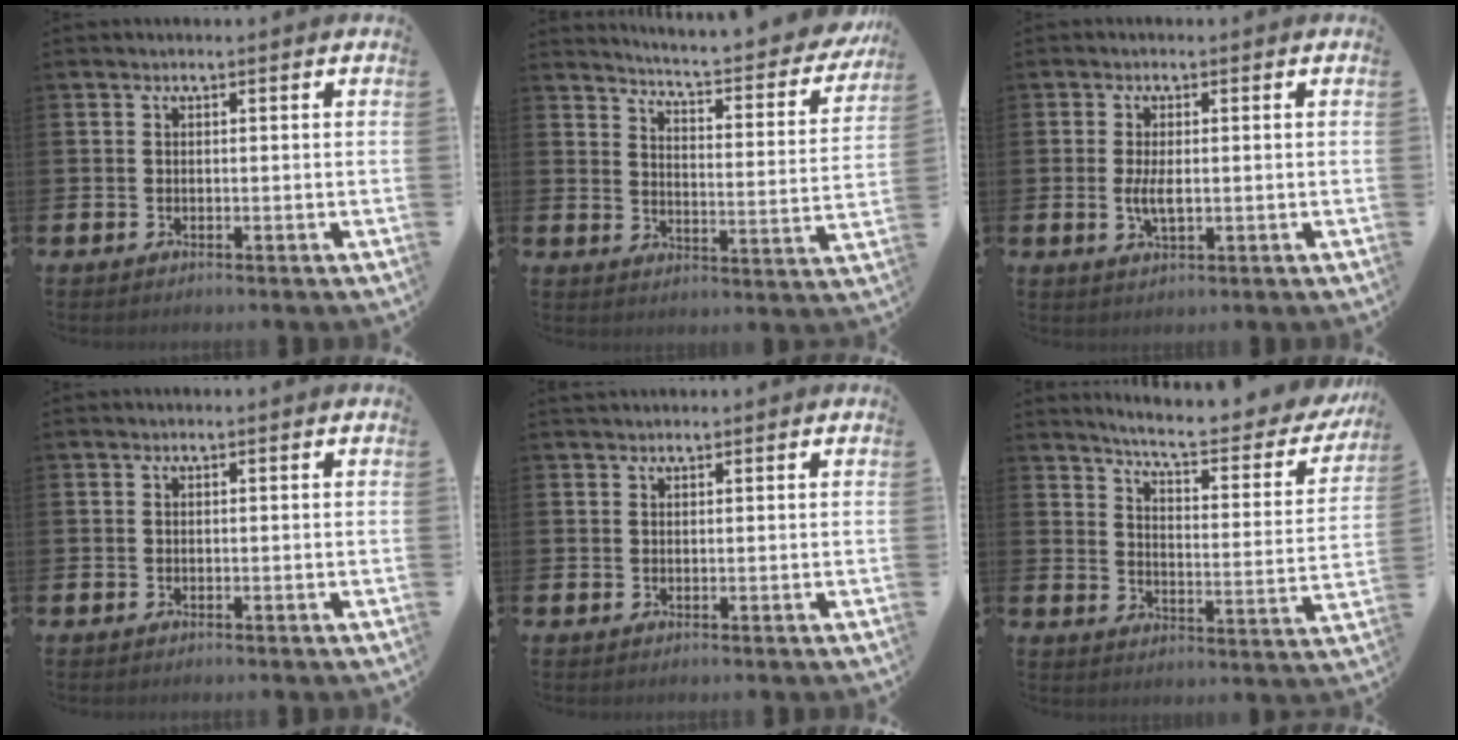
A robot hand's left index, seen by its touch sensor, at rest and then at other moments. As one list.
[{"total": 4.6, "force": [4.4, -0.2, 1.5], "torque": [-0.049, -0.047, 0.065]}, {"total": 3.1, "force": [0.0, 1.3, 2.9], "torque": [-0.056, 0.003, -0.001]}, {"total": 0.0}, {"total": 0.9, "force": [0.9, 0.2, 0.0], "torque": [0.006, -0.001, 0.014]}, {"total": 6.6, "force": [5.9, 0.6, 2.9], "torque": [-0.072, -0.047, 0.091]}]